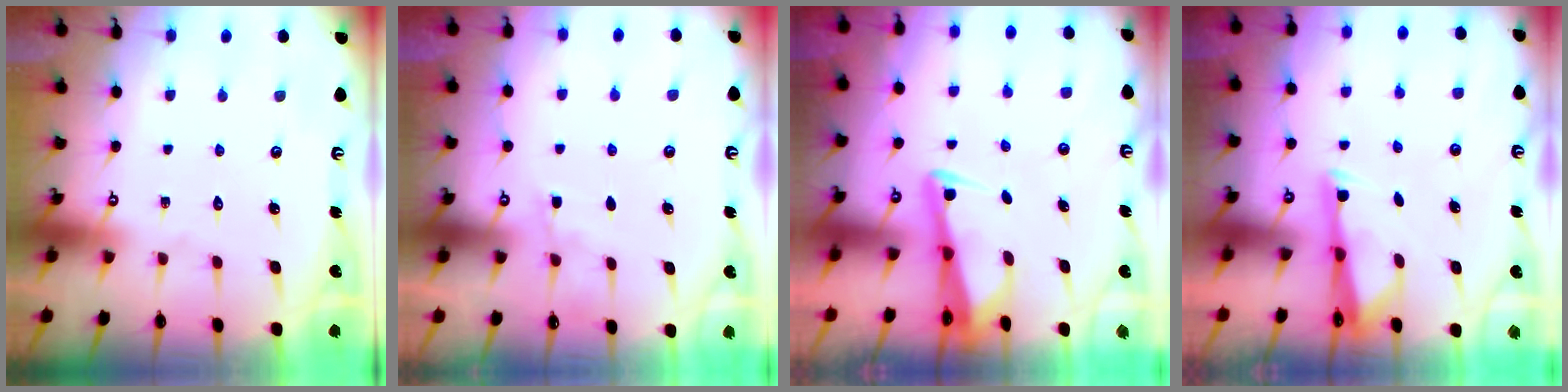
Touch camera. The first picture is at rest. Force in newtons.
{"total": 2.8, "press": 2.8, "slide": 0.4}
{"total": 2.7, "press": 2.7, "slide": 0.3}
{"total": 2.9, "press": 2.8, "slide": 0.5}